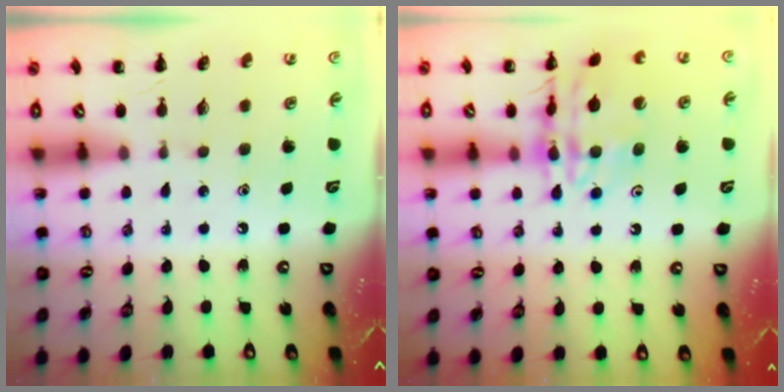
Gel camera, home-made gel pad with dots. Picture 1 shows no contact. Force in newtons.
{"total": 15.6, "press": 15.5, "slide": 1.3}